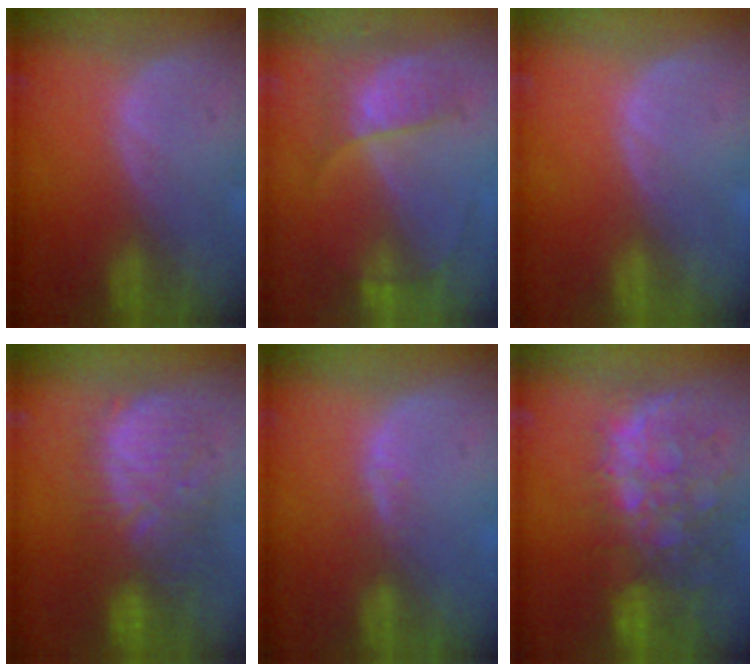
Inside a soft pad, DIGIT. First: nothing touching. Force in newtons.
{"total": 6.6, "press": 5.7, "slide": 3.2}
{"total": 0.0}
{"total": 9.9, "press": 9.8, "slide": 1.5}
{"total": 1.9, "press": 1.4, "slide": 1.3}
{"total": 11.2, "press": 9.8, "slide": 5.5}